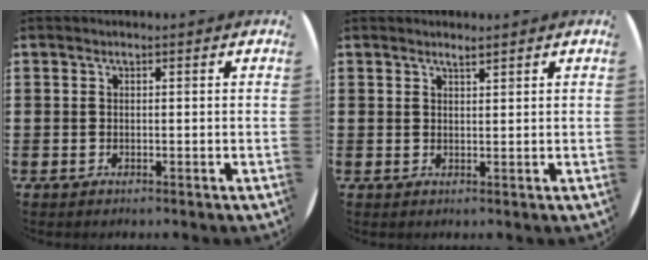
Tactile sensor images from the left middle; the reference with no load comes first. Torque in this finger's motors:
{"motor_torque": [0.08, -0.04, 0.00, 0.04]}